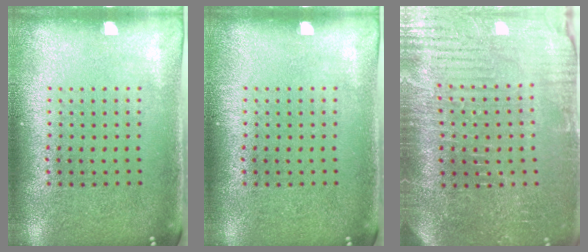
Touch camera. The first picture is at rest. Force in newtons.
{"total": 0.0}
{"total": 4.5, "press": 4.3, "slide": 1.2}